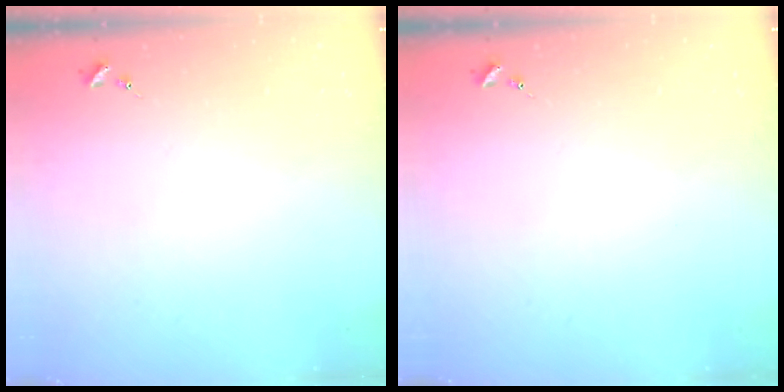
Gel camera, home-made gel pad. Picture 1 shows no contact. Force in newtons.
{"total": 0.0}